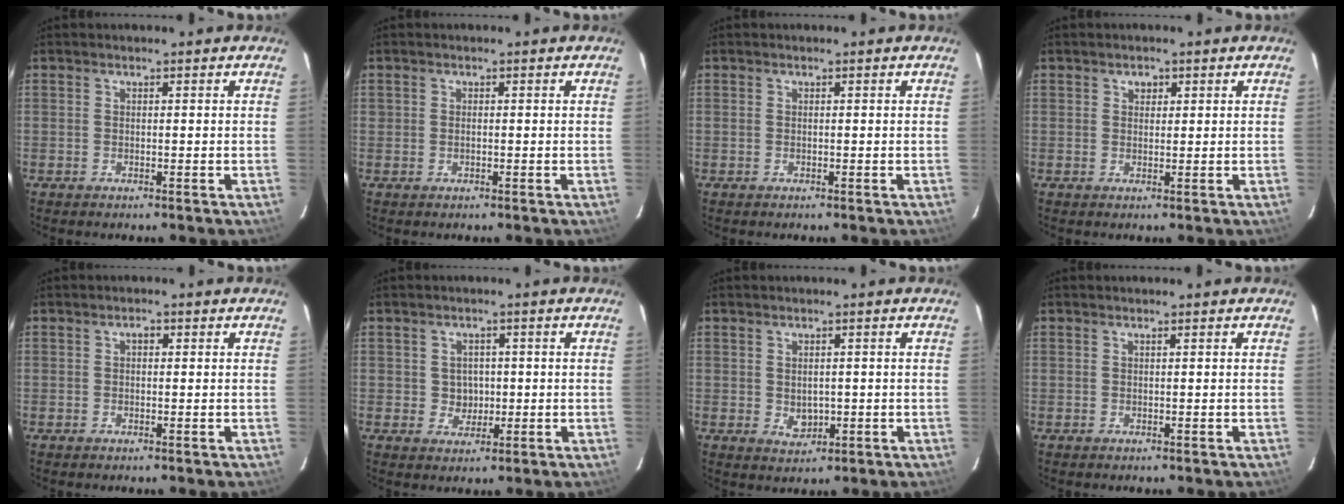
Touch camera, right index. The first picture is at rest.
{"total": 0.6, "force": [-0.1, 0.6, 0.3], "torque": [-0.006, 0.000, -0.001]}
{"total": 0.0}
{"total": 1.5, "force": [0.7, 1.3, 0.5], "torque": [-0.005, 0.006, 0.011]}
{"total": 1.0, "force": [0.1, 0.8, 0.7], "torque": [-0.010, 0.007, 0.000]}
{"total": 3.4, "force": [0.0, 3.3, 0.7], "torque": [-0.013, 0.012, 0.006]}
{"total": 3.2, "force": [-0.1, 2.6, 1.8], "torque": [-0.029, -0.002, 0.006]}
{"total": 0.0}